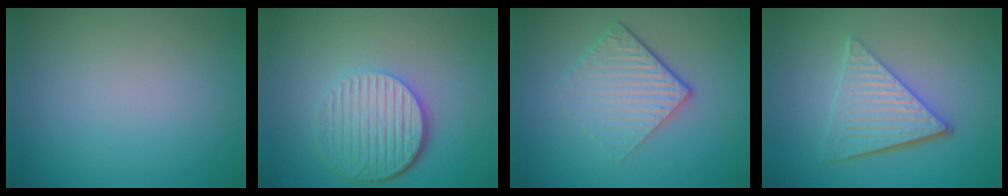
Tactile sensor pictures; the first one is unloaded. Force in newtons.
{"total": 5.9, "press": 4.2, "slide": 4.1}
{"total": 4.4, "press": 2.9, "slide": 3.4}
{"total": 5.5, "press": 3.9, "slide": 3.9}